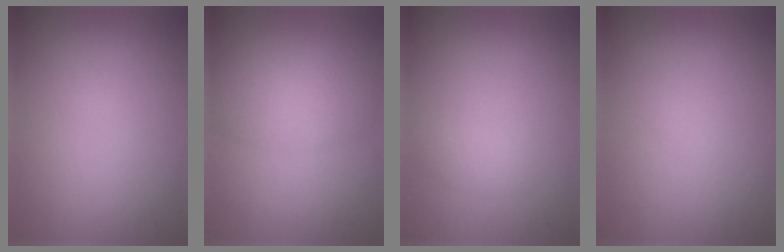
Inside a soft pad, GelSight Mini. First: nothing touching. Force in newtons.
{"total": 3.3, "press": 3.3, "slide": 0.1}
{"total": 0.9, "press": 0.9, "slide": 0.1}
{"total": 0.0}